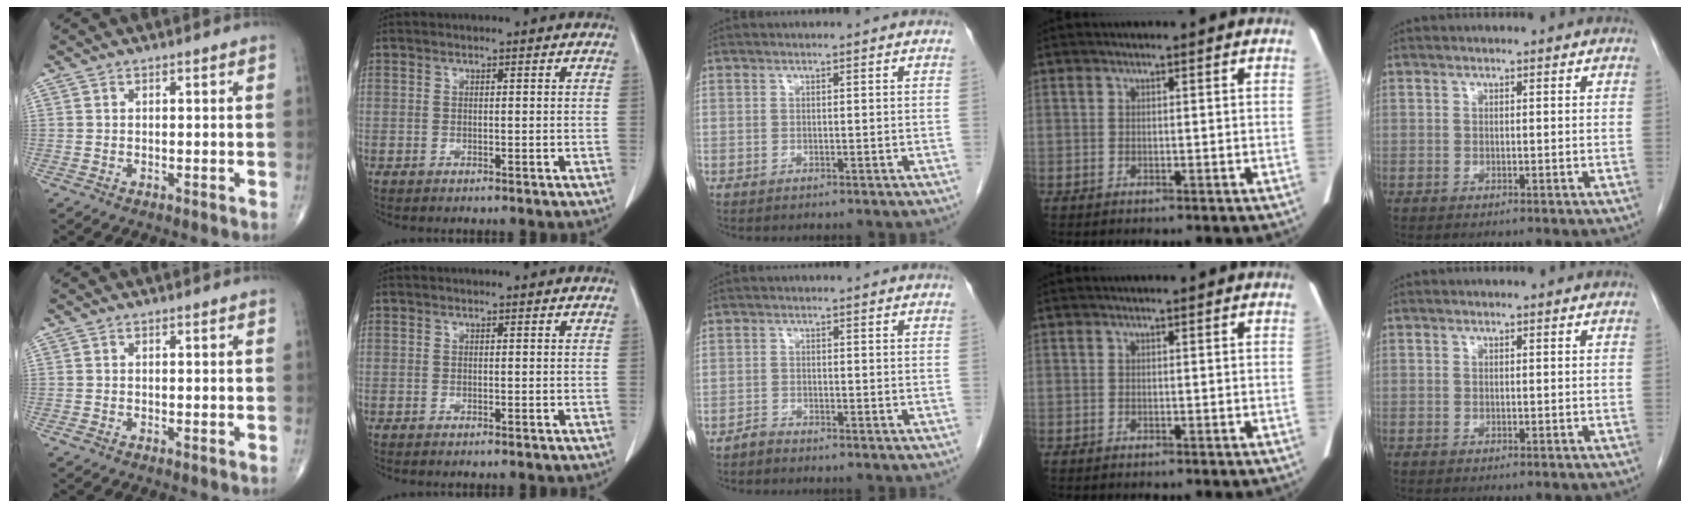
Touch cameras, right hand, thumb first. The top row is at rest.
{"thumb": {"total": 0.7, "force": [-0.3, 0.3, 0.6], "torque": [-0.014, -0.002, -0.007]}, "middle": {"total": 1.0, "force": [-1.0, 0.0, 0.0], "torque": [-0.001, -0.002, -0.020]}}